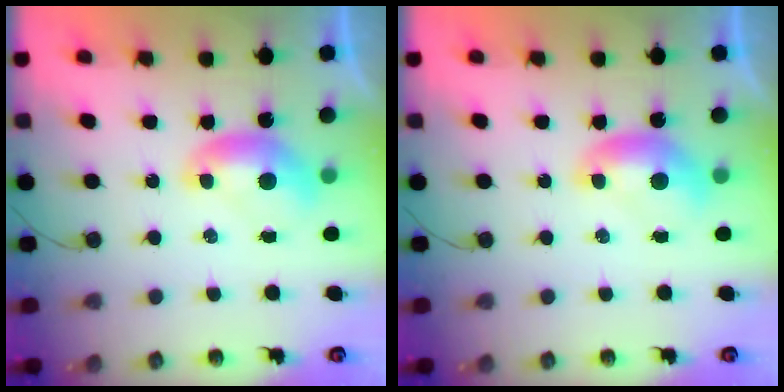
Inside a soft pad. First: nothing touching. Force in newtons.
{"total": 0.0}